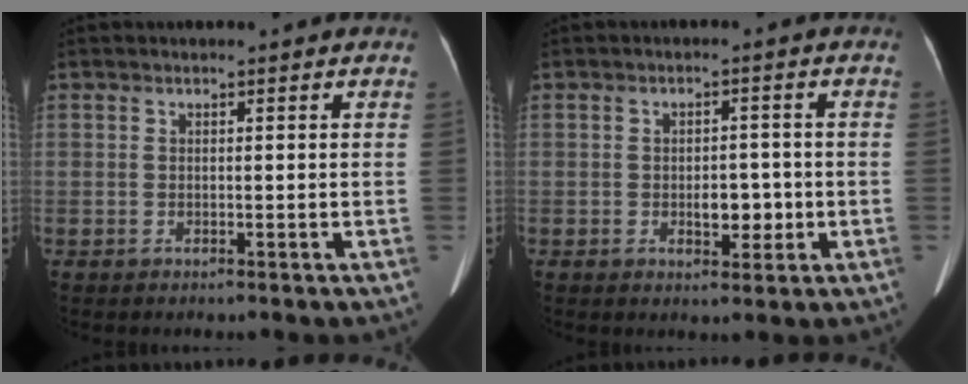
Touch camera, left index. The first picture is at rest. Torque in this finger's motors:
{"motor_torque": [0.03, 0.01, 0.04, 0.03]}